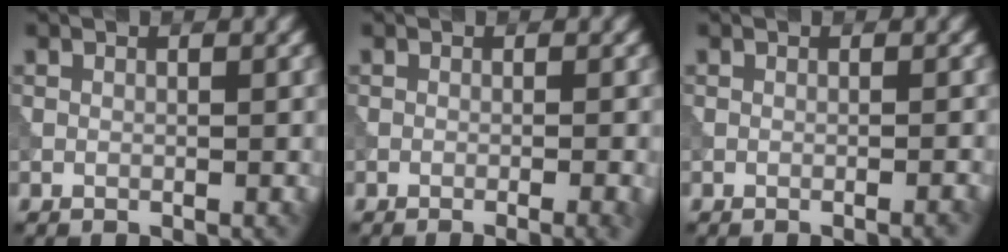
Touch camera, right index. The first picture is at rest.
{"total": 3.2, "force": [-1.4, 1.1, 2.6], "torque": [-0.015, 0.010, -0.016]}
{"total": 1.2, "force": [-0.5, 0.3, 1.0], "torque": [-0.007, 0.004, -0.010]}